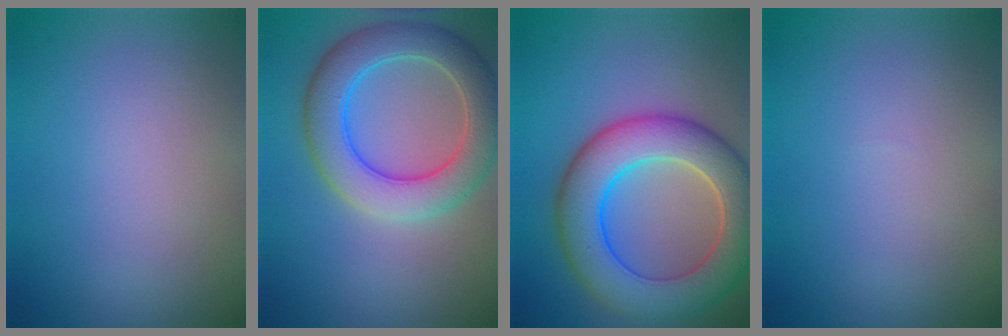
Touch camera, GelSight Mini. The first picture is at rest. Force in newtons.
{"total": 6.5, "press": 6.5, "slide": 0.3}
{"total": 9.1, "press": 9.1, "slide": 0.5}
{"total": 0.0}